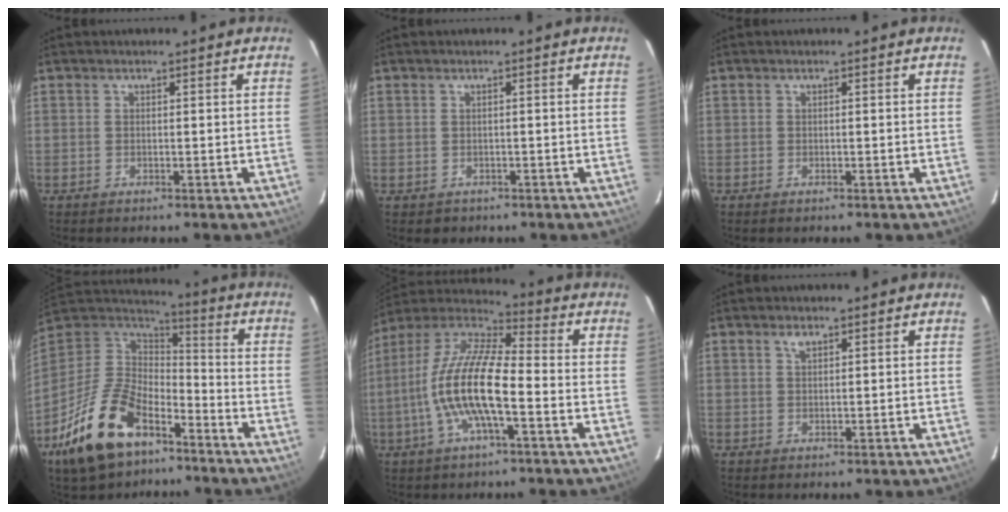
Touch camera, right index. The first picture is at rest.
{"total": 1.7, "force": [-0.5, 1.6, 0.1], "torque": [0.000, 0.002, -0.001]}
{"total": 0.0}
{"total": 21.6, "force": [-12.4, 11.7, 13.3], "torque": [-0.288, -0.008, -0.216]}
{"total": 15.6, "force": [-4.0, 3.9, 14.6], "torque": [-0.286, -0.001, -0.085]}
{"total": 1.2, "force": [0.9, 0.5, 0.8], "torque": [-0.014, 0.003, 0.016]}